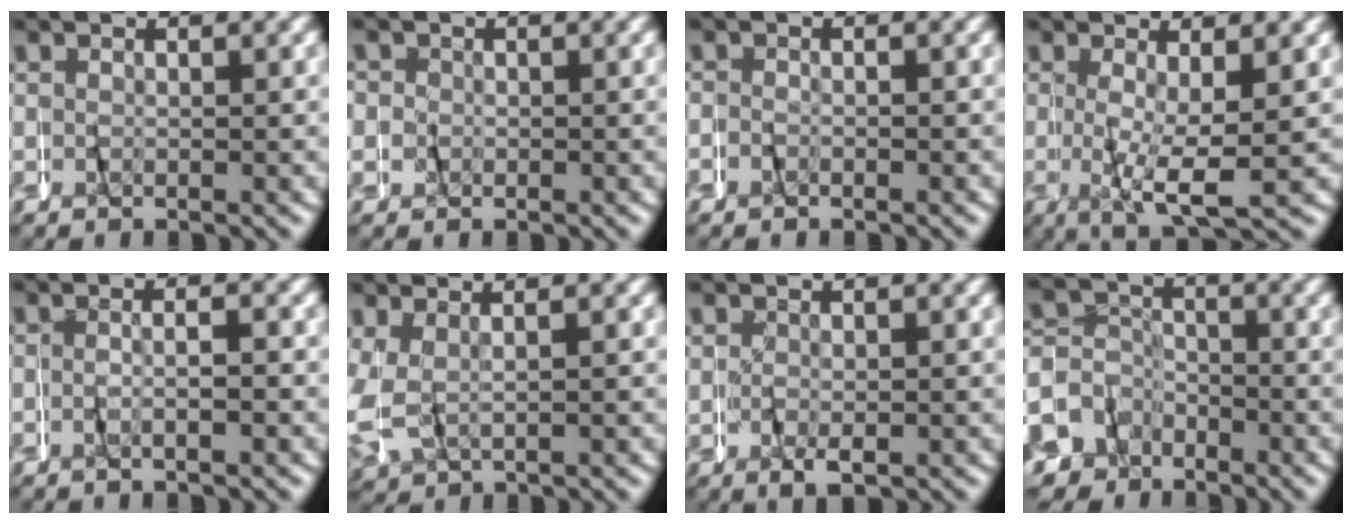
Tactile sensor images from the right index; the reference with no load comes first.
{"total": 3.3, "force": [0.7, 3.1, 0.7], "torque": [-0.018, 0.008, 0.005]}
{"total": 1.2, "force": [-1.1, 0.5, 0.0], "torque": [-0.008, 0.001, -0.023]}
{"total": 4.7, "force": [-1.2, 0.9, 4.4], "torque": [-0.077, -0.011, -0.012]}
{"total": 1.4, "force": [-1.2, -0.1, 0.8], "torque": [-0.012, 0.007, -0.025]}
{"total": 4.2, "force": [-0.1, 3.7, 2.0], "torque": [-0.082, -0.010, 0.004]}
{"total": 1.1, "force": [0.1, 0.4, 1.0], "torque": [-0.011, -0.002, 0.004]}
{"total": 8.3, "force": [-3.7, 7.2, 1.8], "torque": [-0.046, -0.026, -0.068]}